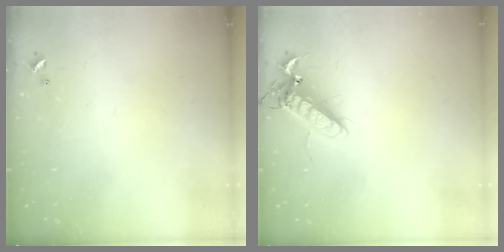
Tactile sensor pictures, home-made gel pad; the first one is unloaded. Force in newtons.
{"total": 13.2, "press": 13.0, "slide": 2.1}